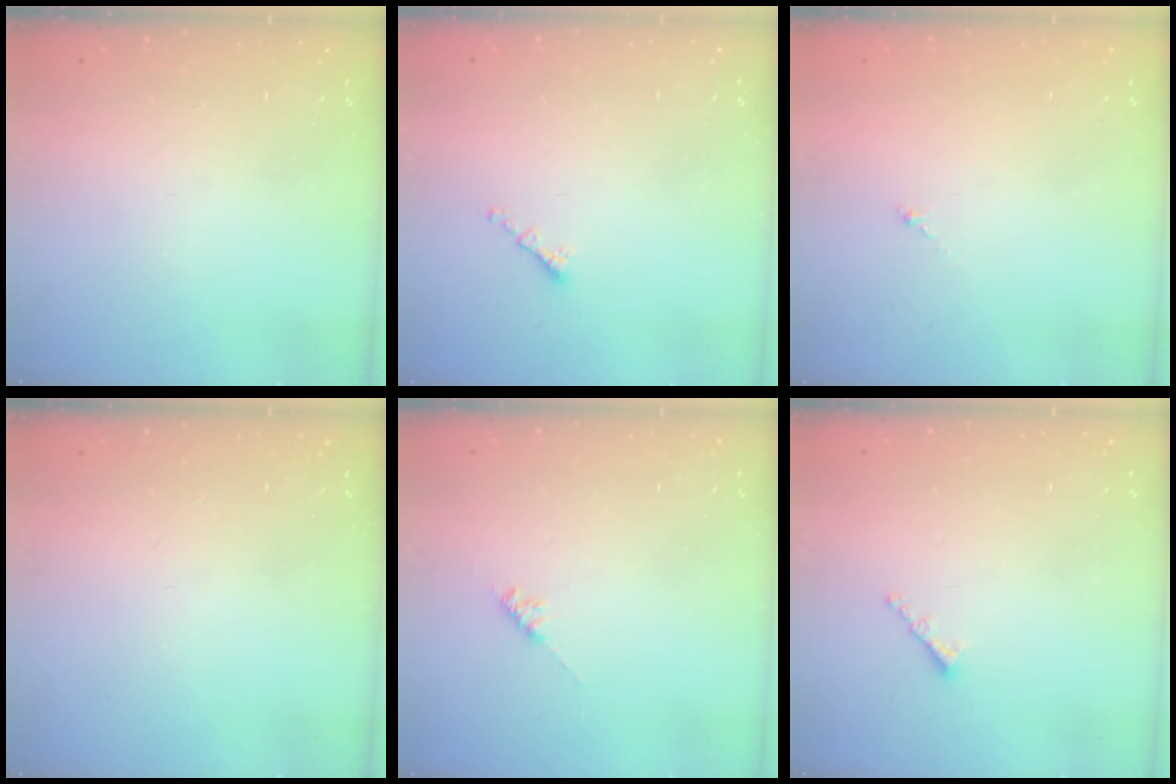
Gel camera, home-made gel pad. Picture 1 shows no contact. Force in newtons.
{"total": 1.4, "press": 1.2, "slide": 0.6}
{"total": 0.0}
{"total": 0.0}
{"total": 4.9, "press": 4.8, "slide": 0.8}
{"total": 1.0, "press": 0.9, "slide": 0.4}